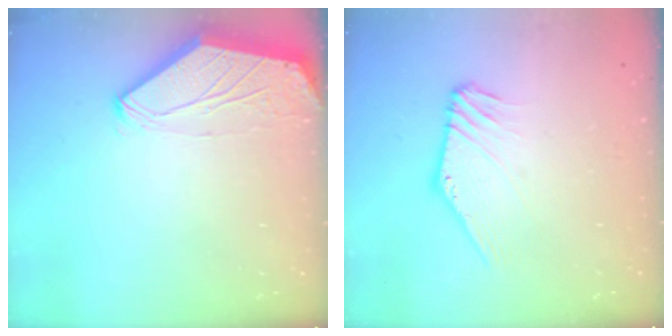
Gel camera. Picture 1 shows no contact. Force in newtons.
{"total": 3.8, "press": 3.7, "slide": 0.2}